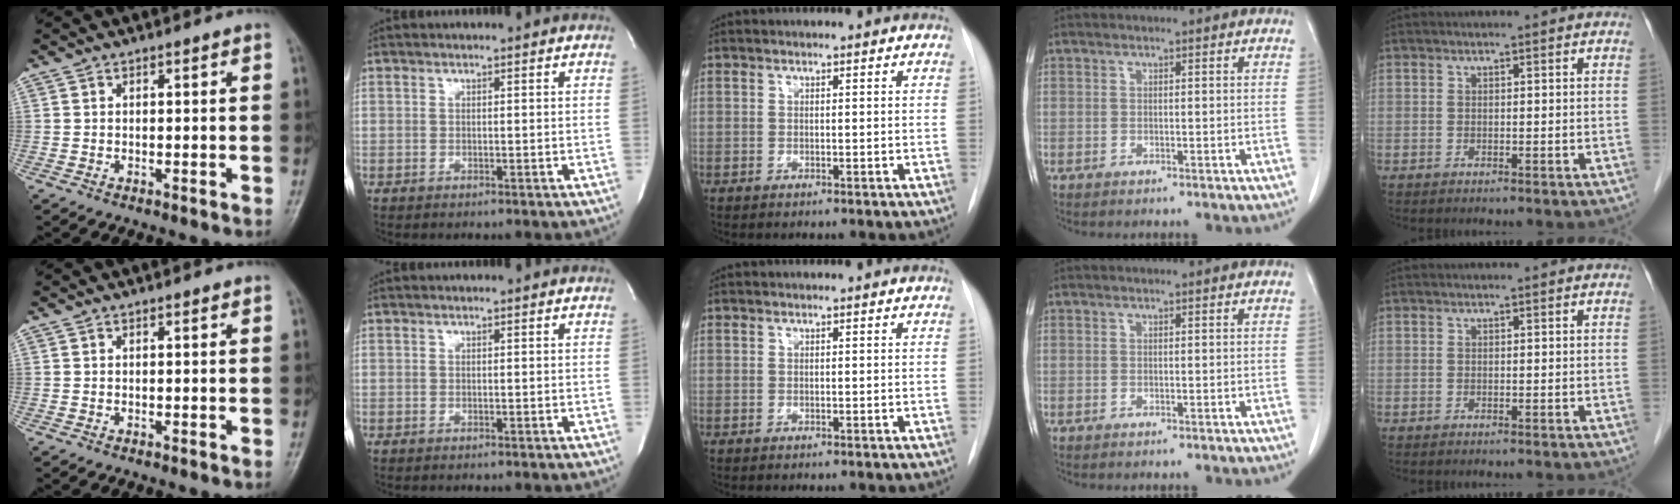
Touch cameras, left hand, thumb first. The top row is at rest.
{}